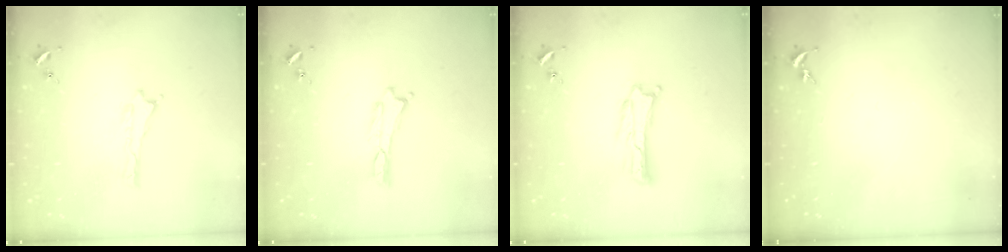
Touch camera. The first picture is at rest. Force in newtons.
{"total": 0.0}
{"total": 1.7, "press": 1.7, "slide": 0.3}
{"total": 0.0}